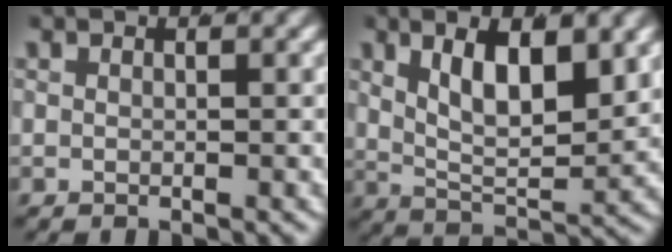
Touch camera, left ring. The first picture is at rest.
{"total": 8.9, "force": [1.9, 5.6, 6.6], "torque": [-0.122, -0.018, 0.029]}